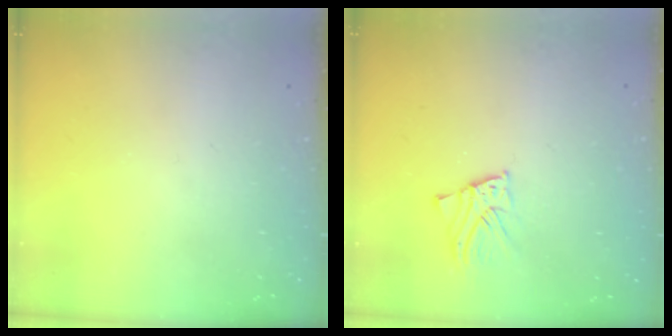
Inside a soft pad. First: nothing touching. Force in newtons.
{"total": 3.2, "press": 3.2, "slide": 0.3}